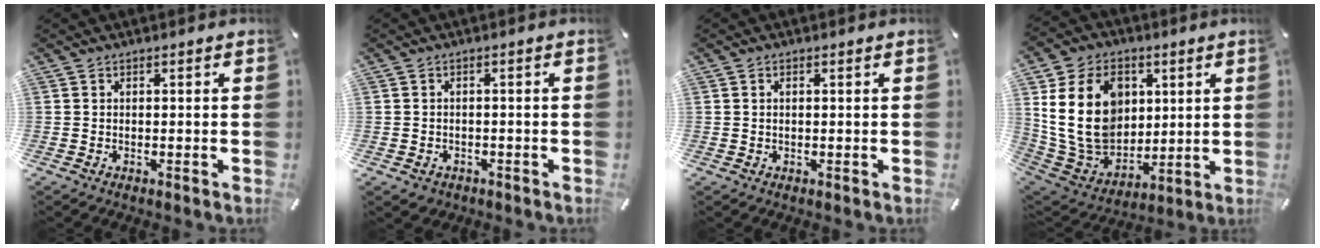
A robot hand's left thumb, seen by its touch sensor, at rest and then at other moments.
{"total": 2.0, "force": [-1.1, 1.6, 0.5], "torque": [-0.010, 0.005, -0.023]}
{"total": 0.9, "force": [0.2, 0.5, 0.8], "torque": [-0.016, 0.003, 0.003]}
{"total": 20.0, "force": [4.5, 15.5, 11.8], "torque": [-0.238, -0.016, 0.084]}